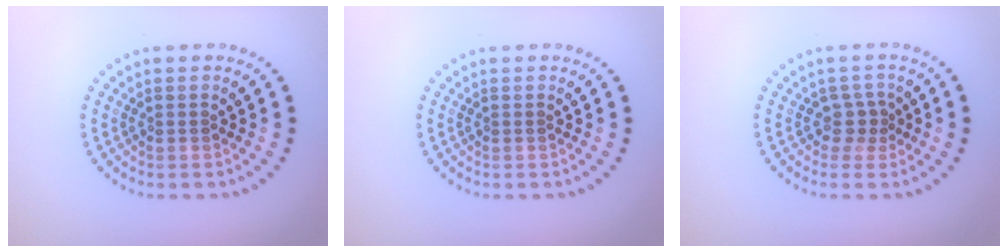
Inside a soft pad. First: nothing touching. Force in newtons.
{"total": 0.0}
{"total": 1.8, "press": 1.1, "slide": 1.4}